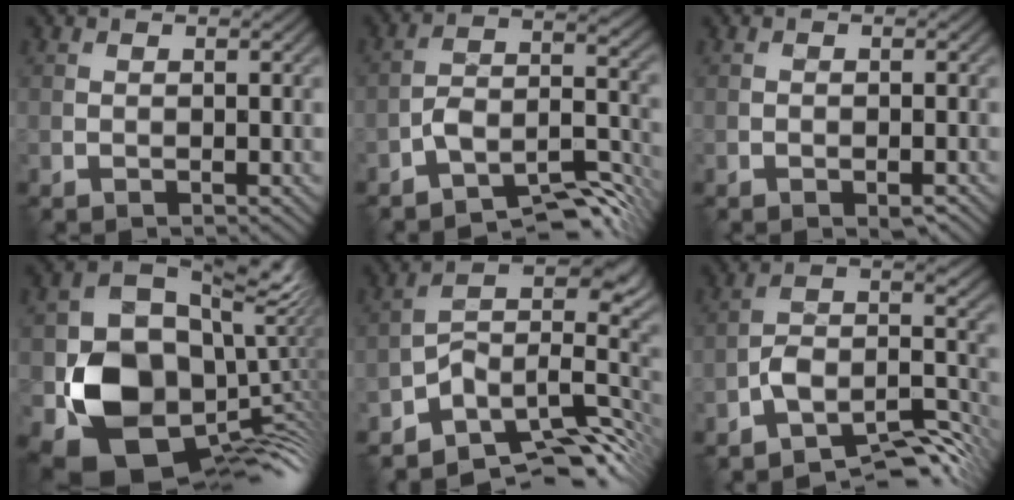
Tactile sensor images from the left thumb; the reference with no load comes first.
{"total": 8.6, "force": [-6.6, 2.5, 4.8], "torque": [-0.075, 0.003, -0.126]}
{"total": 1.7, "force": [-1.1, 0.6, 1.2], "torque": [-0.016, -0.001, -0.016]}
{"total": 15.6, "force": [-2.1, 12.3, 9.3], "torque": [-0.168, -0.041, -0.029]}
{"total": 10.8, "force": [-6.9, 5.1, 6.5], "torque": [-0.098, -0.001, -0.116]}
{"total": 9.3, "force": [-6.7, 3.2, 5.5], "torque": [-0.083, -0.001, -0.134]}